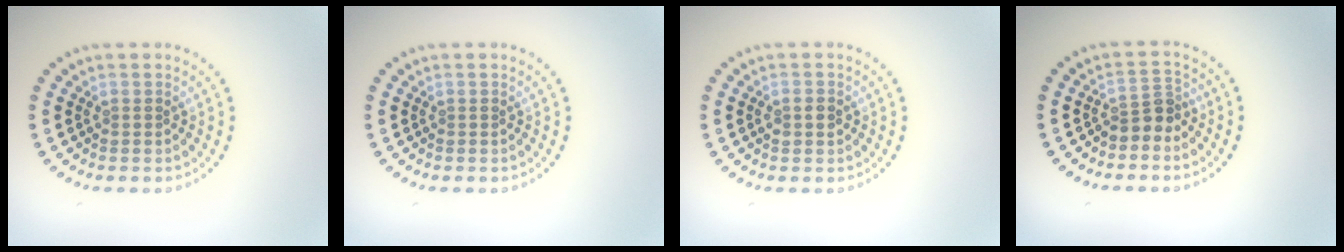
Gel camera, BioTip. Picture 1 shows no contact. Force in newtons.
{"total": 0.0}
{"total": 1.6, "press": 1.6, "slide": 0.2}
{"total": 2.3, "press": 1.8, "slide": 1.5}